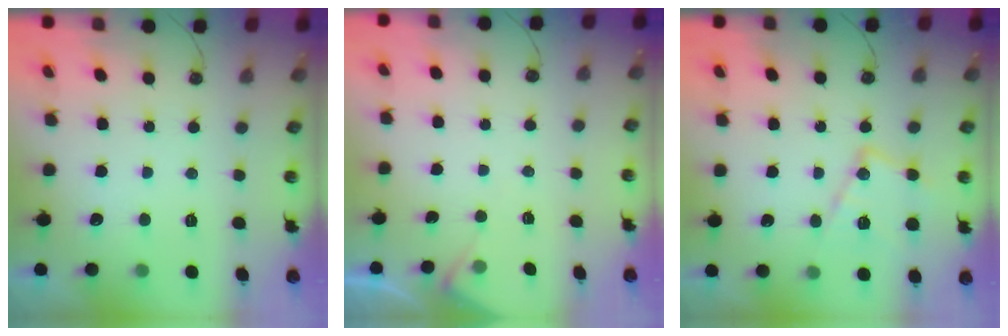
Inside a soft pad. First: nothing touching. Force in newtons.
{"total": 4.3, "press": 4.2, "slide": 0.6}
{"total": 14.2, "press": 14.2, "slide": 0.8}